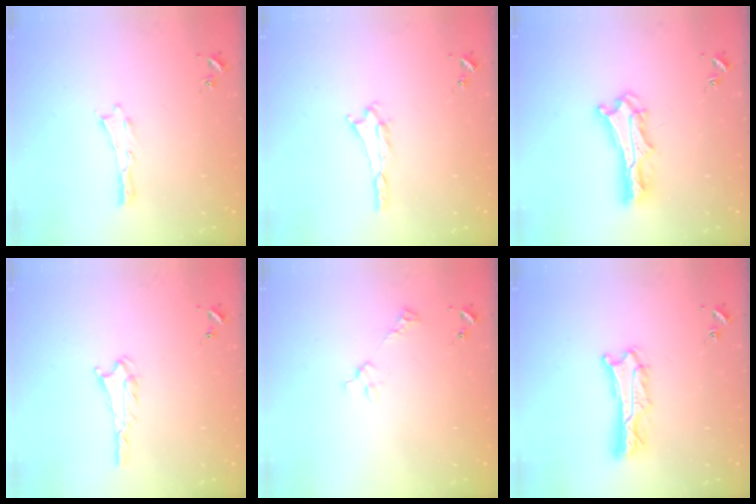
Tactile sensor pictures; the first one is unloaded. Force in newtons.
{"total": 1.3, "press": 1.3, "slide": 0.2}
{"total": 6.8, "press": 6.8, "slide": 0.6}
{"total": 1.6, "press": 1.6, "slide": 0.1}
{"total": 2.6, "press": 2.6, "slide": 0.3}
{"total": 5.0, "press": 4.9, "slide": 0.5}